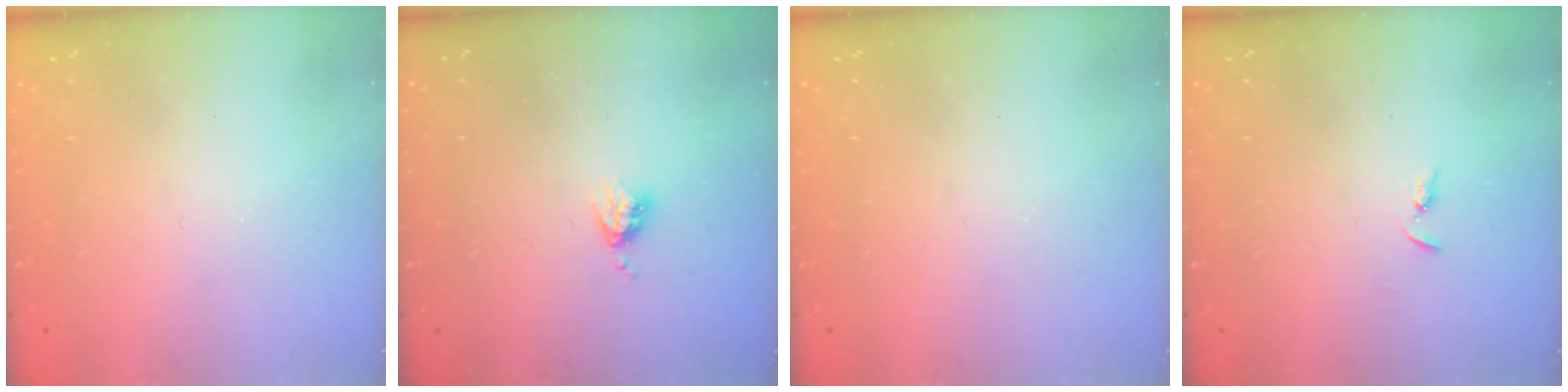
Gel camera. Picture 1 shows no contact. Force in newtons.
{"total": 3.3, "press": 3.3, "slide": 0.4}
{"total": 0.0}
{"total": 2.2, "press": 2.2, "slide": 0.2}